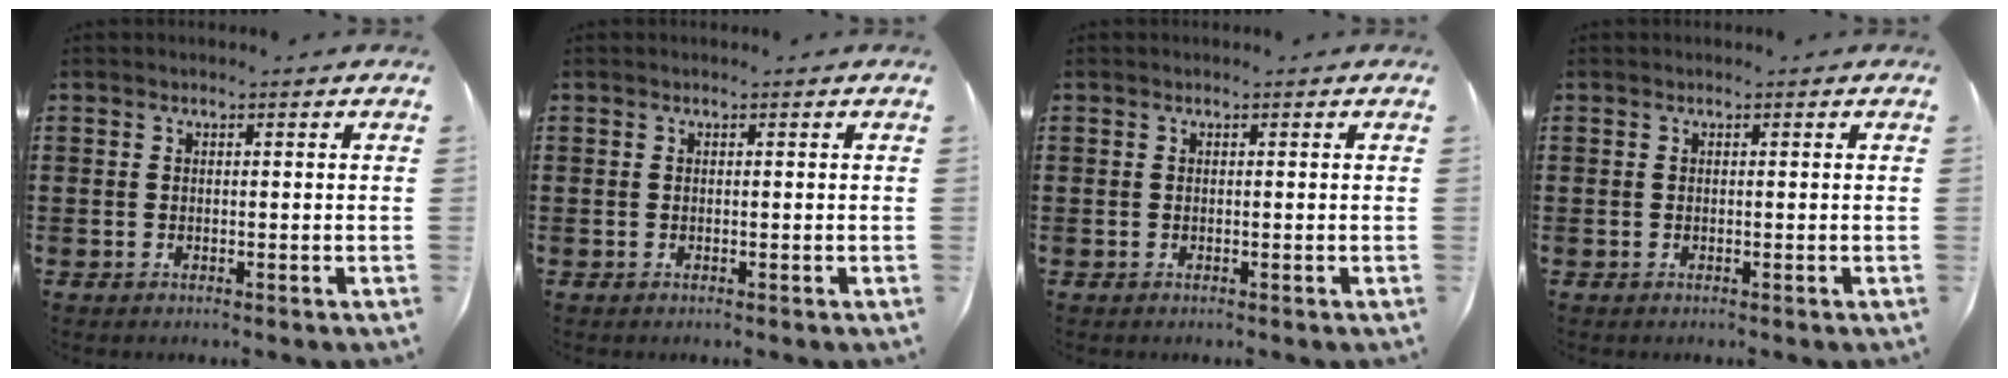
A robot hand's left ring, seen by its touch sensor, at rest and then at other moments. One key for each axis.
{"total": 0.0}
{"total": 0.0}
{"total": 0.0}